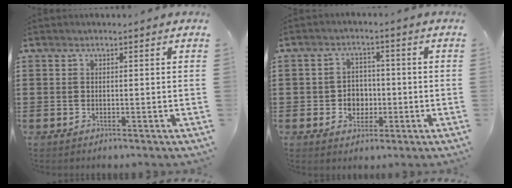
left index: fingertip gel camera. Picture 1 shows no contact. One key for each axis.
{"total": 4.0, "fx": -0.9, "fy": 3.5, "fz": 1.7, "tx": -0.035, "ty": 0.003, "tz": -0.024}